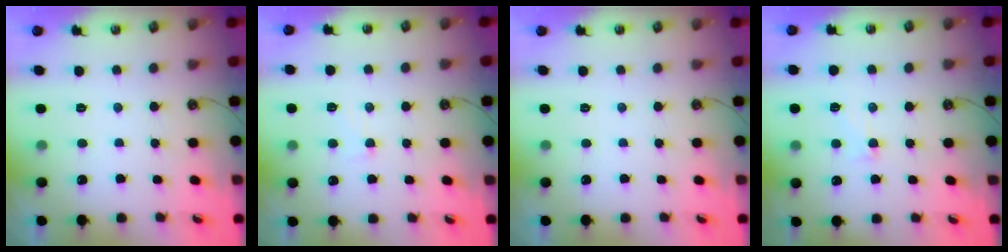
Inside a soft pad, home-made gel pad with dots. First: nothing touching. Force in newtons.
{"total": 0.8, "press": 0.4, "slide": 0.7}
{"total": 0.0}
{"total": 3.7, "press": 3.6, "slide": 0.8}